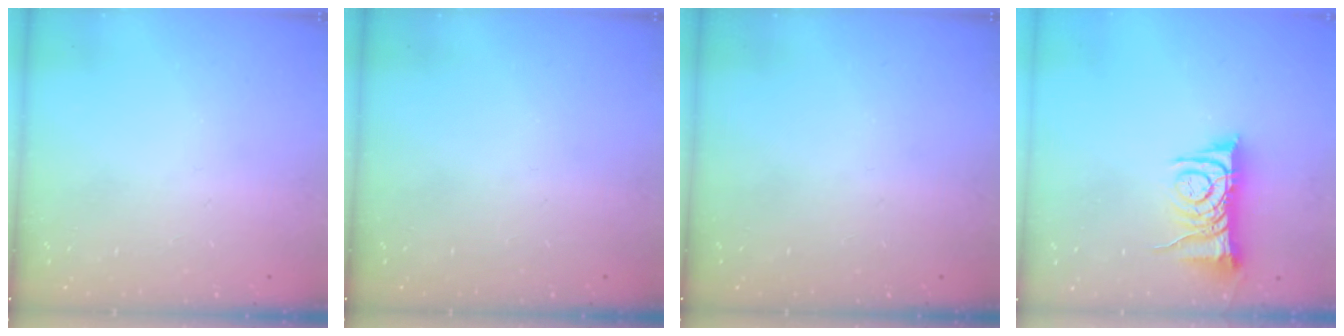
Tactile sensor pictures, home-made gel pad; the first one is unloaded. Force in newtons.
{"total": 0.0}
{"total": 0.0}
{"total": 8.2, "press": 8.2, "slide": 0.7}